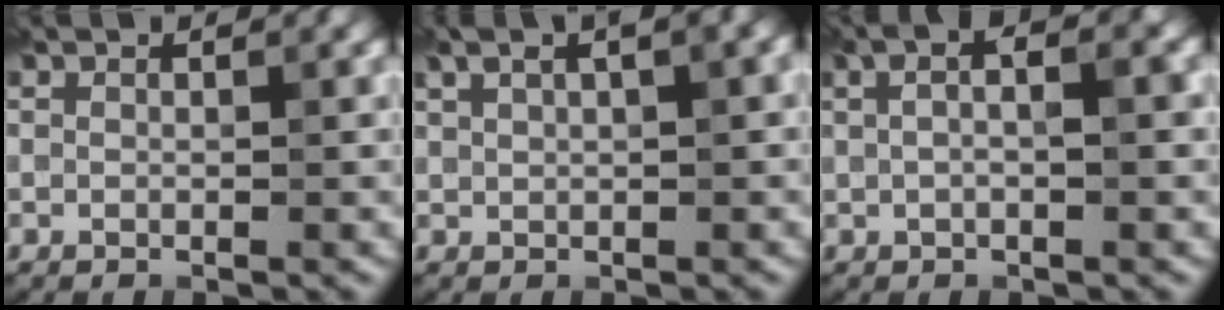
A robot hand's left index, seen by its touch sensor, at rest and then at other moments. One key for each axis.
{"total": 4.4, "fx": 2.5, "fy": 1.4, "fz": 3.3, "tx": -0.063, "ty": 0.019, "tz": 0.043}
{"total": 5.1, "fx": 1.5, "fy": 2.4, "fz": 4.2, "tx": -0.052, "ty": 0.018, "tz": 0.003}